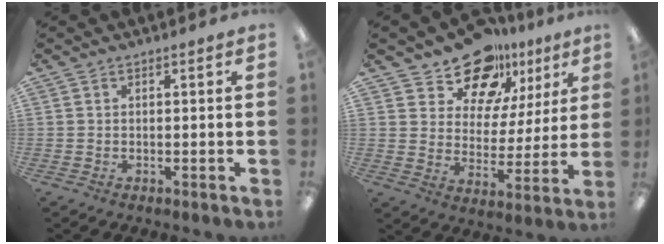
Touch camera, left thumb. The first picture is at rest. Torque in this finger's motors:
{"motor_torque": [0.30, 0.46, -0.01, -0.09, 0.03]}